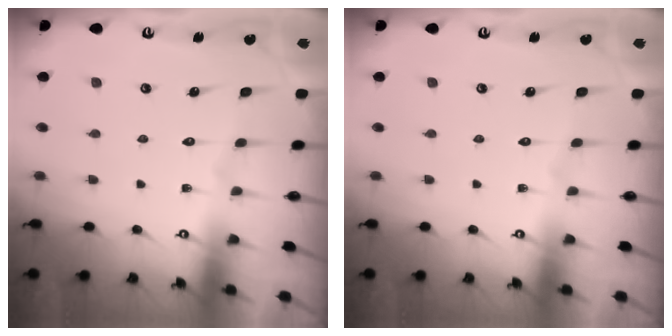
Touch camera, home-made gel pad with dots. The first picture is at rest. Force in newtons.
{"total": 0.0}